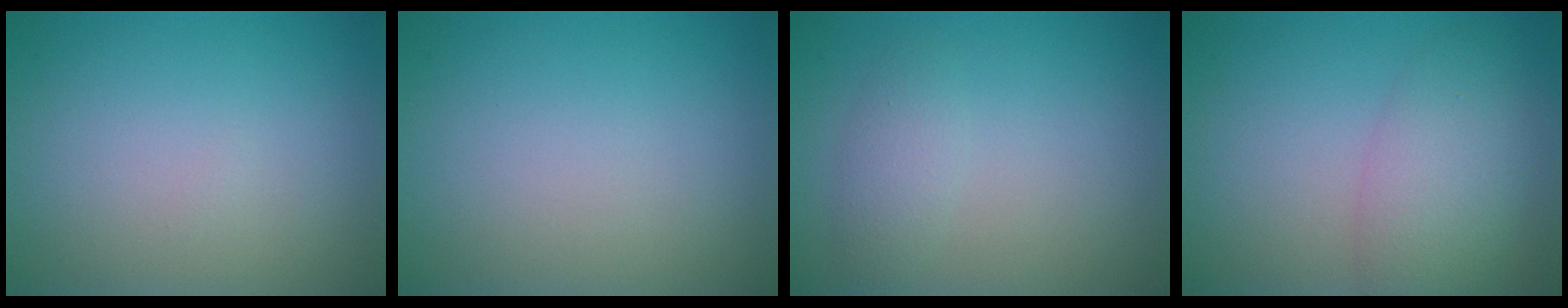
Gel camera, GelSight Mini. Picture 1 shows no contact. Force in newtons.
{"total": 0.0}
{"total": 1.8, "press": 1.8, "slide": 0.1}
{"total": 4.6, "press": 4.6, "slide": 0.2}